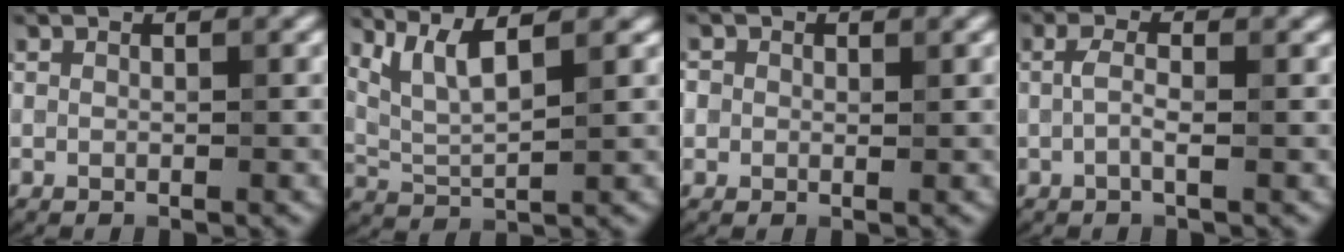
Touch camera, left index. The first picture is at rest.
{"total": 5.1, "force": [3.2, 1.4, 3.7], "torque": [-0.072, 0.008, 0.061]}
{"total": 1.8, "force": [0.5, 1.7, 0.6], "torque": [-0.005, 0.007, 0.001]}
{"total": 1.7, "force": [-0.1, 0.5, 1.6], "torque": [-0.036, 0.002, -0.007]}